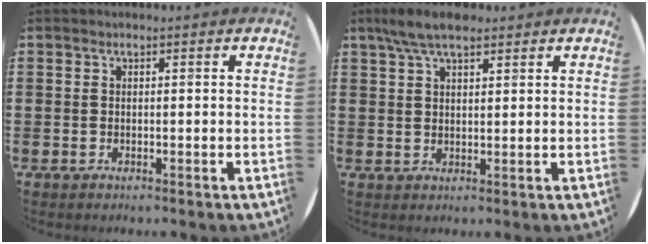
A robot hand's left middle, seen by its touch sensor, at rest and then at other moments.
{"total": 5.6, "force": [4.2, 1.9, 3.1], "torque": [-0.061, 0.002, 0.076]}